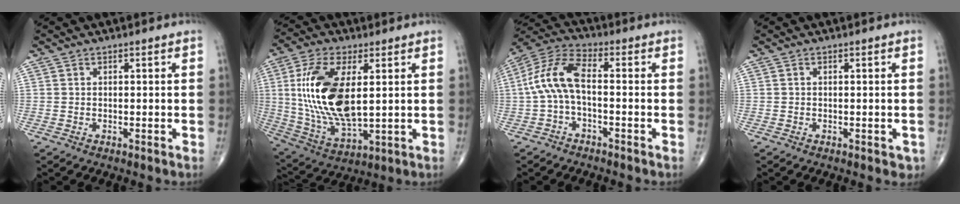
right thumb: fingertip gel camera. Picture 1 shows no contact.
{"total": 18.6, "force": [2.9, 8.6, 16.2], "torque": [-0.329, -0.018, 0.065]}
{"total": 9.6, "force": [-0.9, 4.1, 8.7], "torque": [-0.191, 0.038, -0.027]}
{"total": 1.6, "force": [-0.5, 1.0, 1.2], "torque": [-0.003, 0.001, -0.006]}